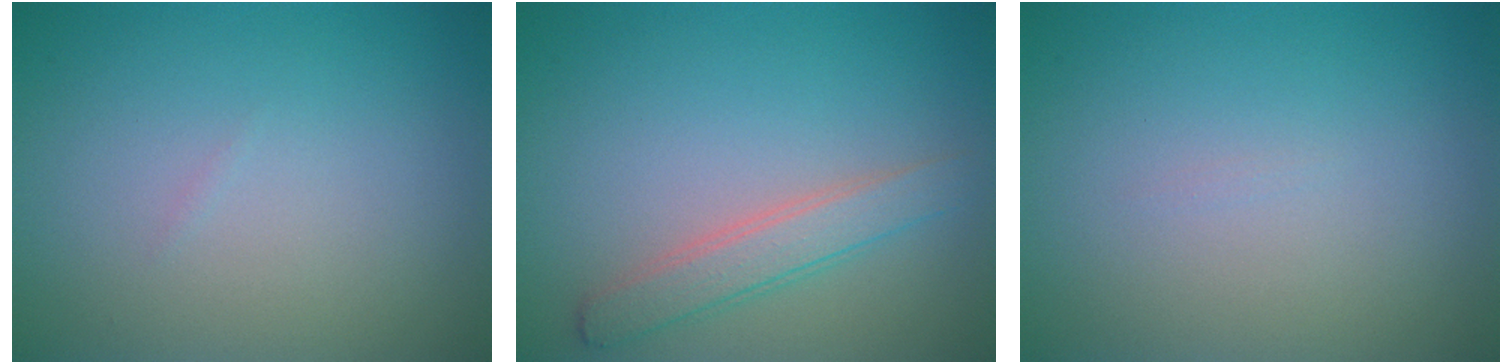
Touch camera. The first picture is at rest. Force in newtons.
{"total": 2.6, "press": 2.6, "slide": 0.1}
{"total": 0.0}